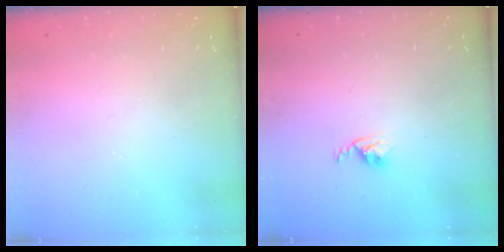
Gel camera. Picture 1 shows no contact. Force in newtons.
{"total": 2.9, "press": 2.9, "slide": 0.4}